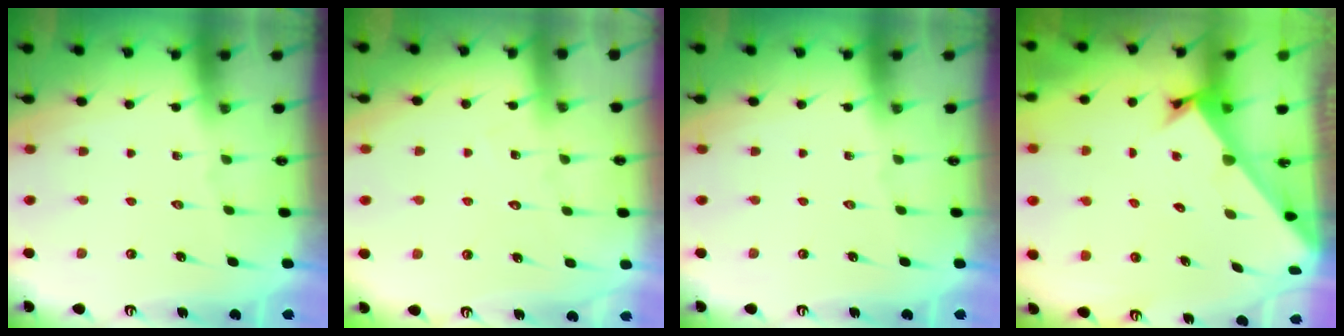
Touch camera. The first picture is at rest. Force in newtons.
{"total": 5.3, "press": 5.3, "slide": 0.5}
{"total": 0.0}
{"total": 2.7, "press": 2.7, "slide": 0.2}